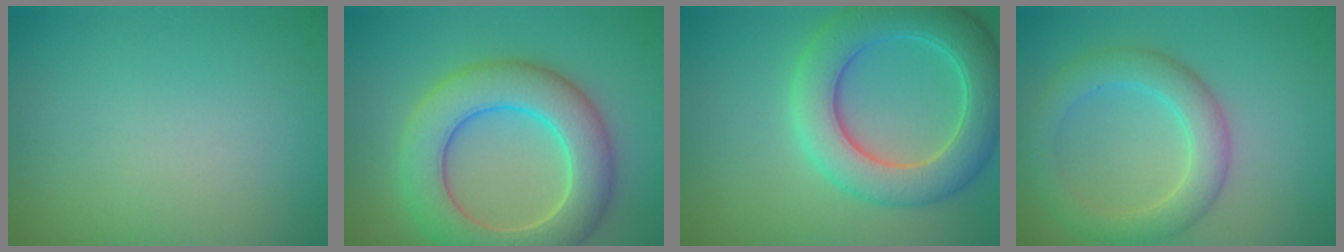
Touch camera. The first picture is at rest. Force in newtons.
{"total": 8.7, "press": 8.6, "slide": 0.4}
{"total": 7.4, "press": 7.4, "slide": 0.2}
{"total": 4.4, "press": 4.4, "slide": 0.3}